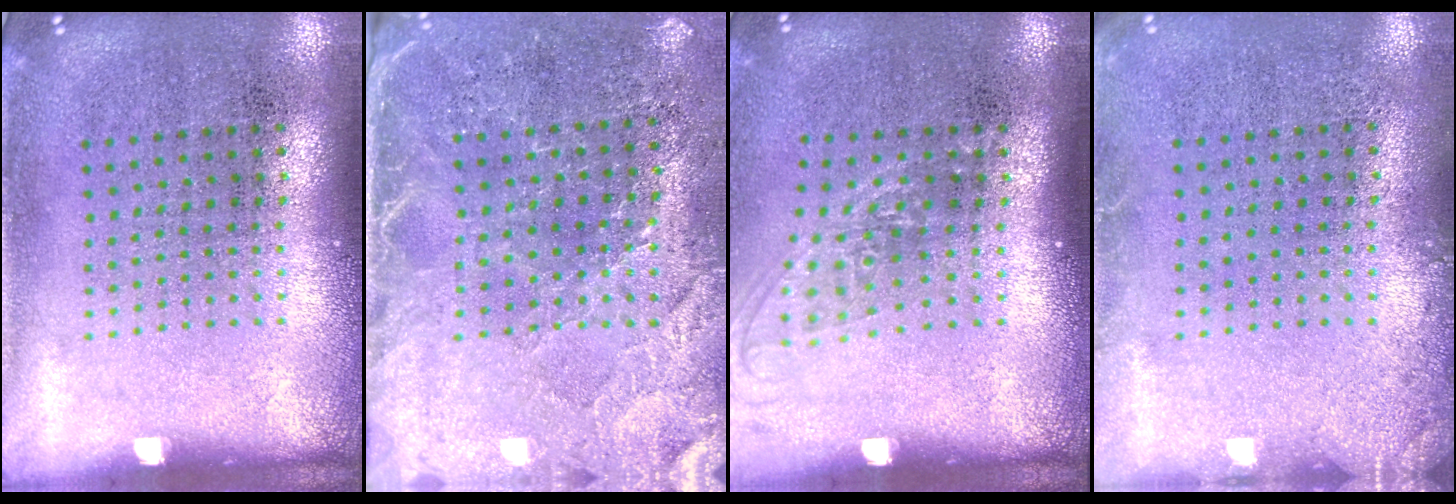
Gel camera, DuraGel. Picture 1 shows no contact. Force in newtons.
{"total": 2.9, "press": 2.6, "slide": 1.2}
{"total": 1.3, "press": 1.0, "slide": 0.8}
{"total": 1.2, "press": 1.2, "slide": 0.2}